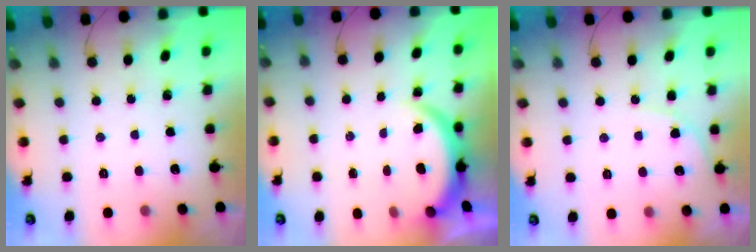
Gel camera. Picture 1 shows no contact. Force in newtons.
{"total": 3.9, "press": 3.9, "slide": 0.2}
{"total": 6.5, "press": 6.5, "slide": 0.6}